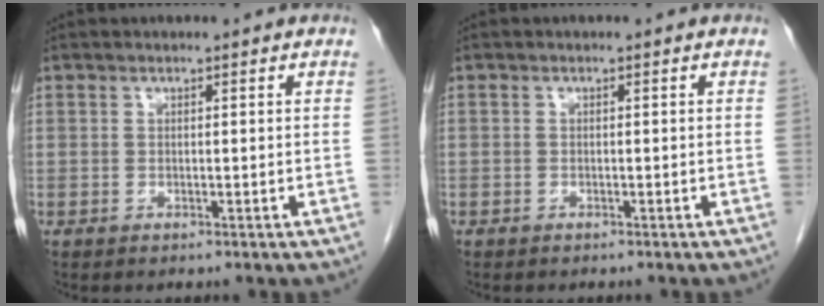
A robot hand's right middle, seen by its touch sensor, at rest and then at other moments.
{"total": 0.7, "force": [-0.6, 0.4, 0.0], "torque": [-0.009, 0.003, -0.012]}